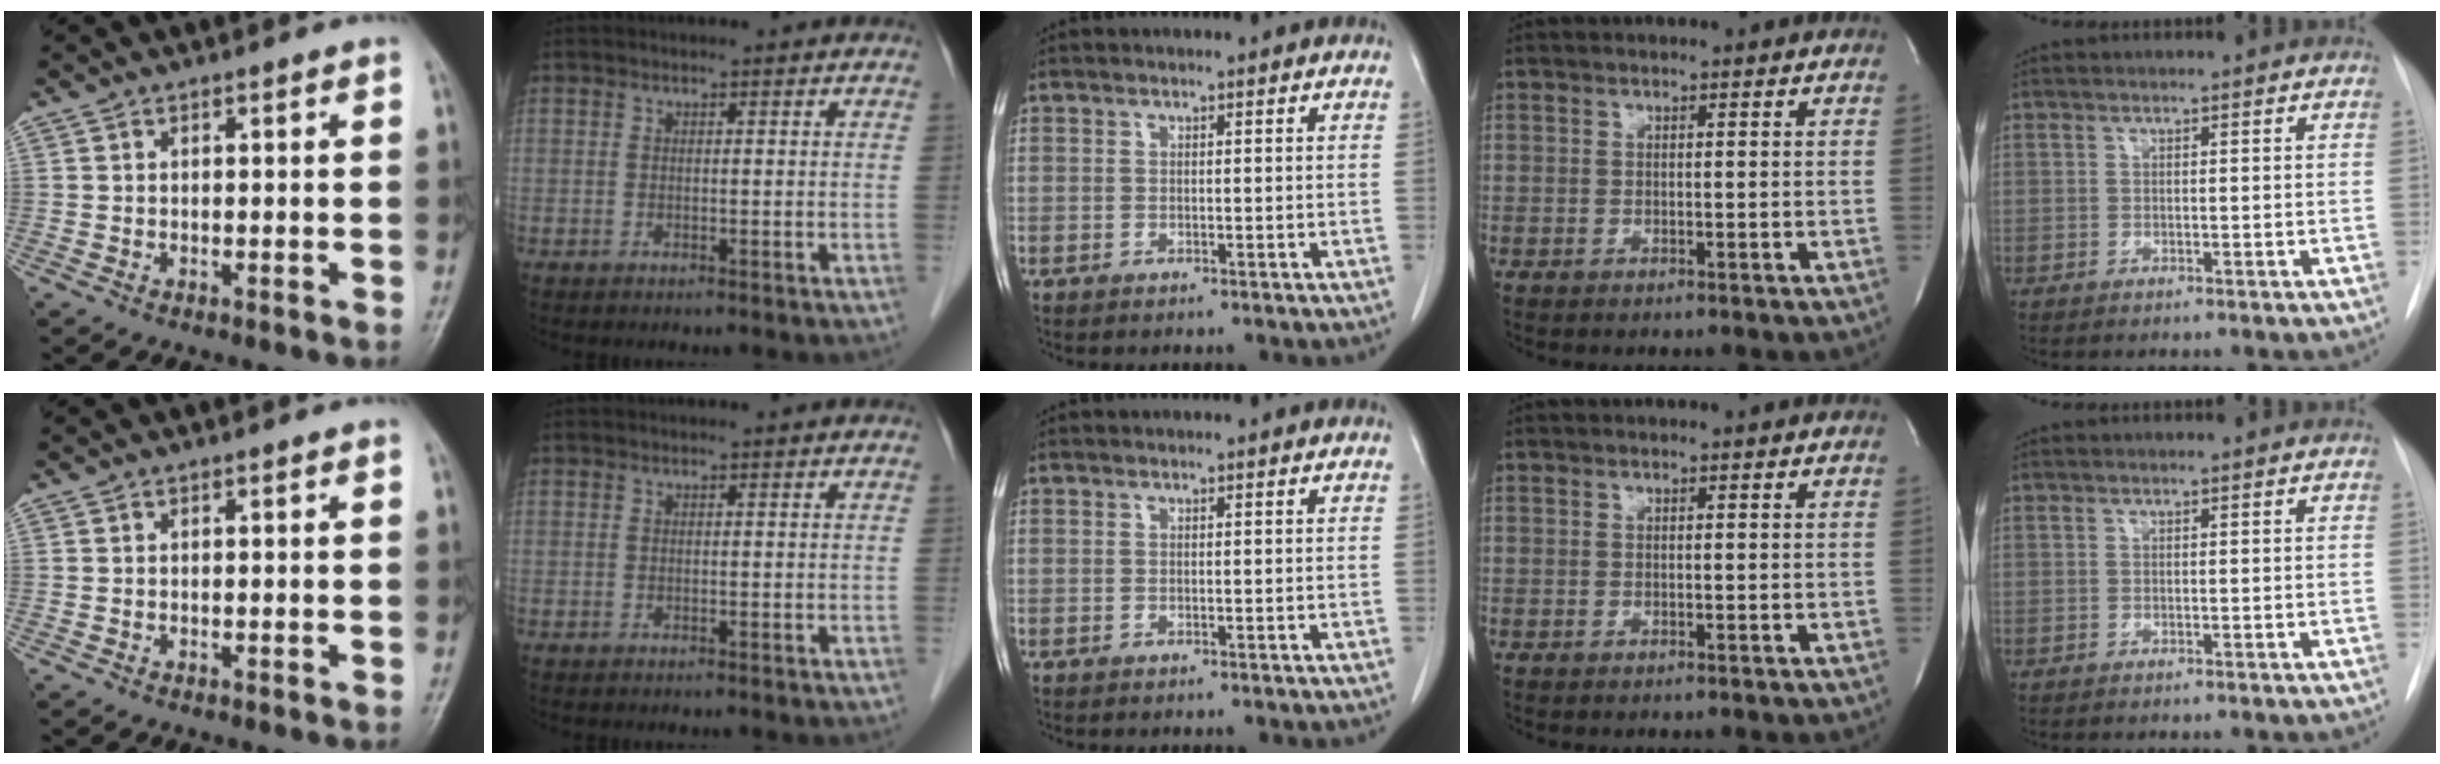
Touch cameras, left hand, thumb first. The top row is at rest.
{}